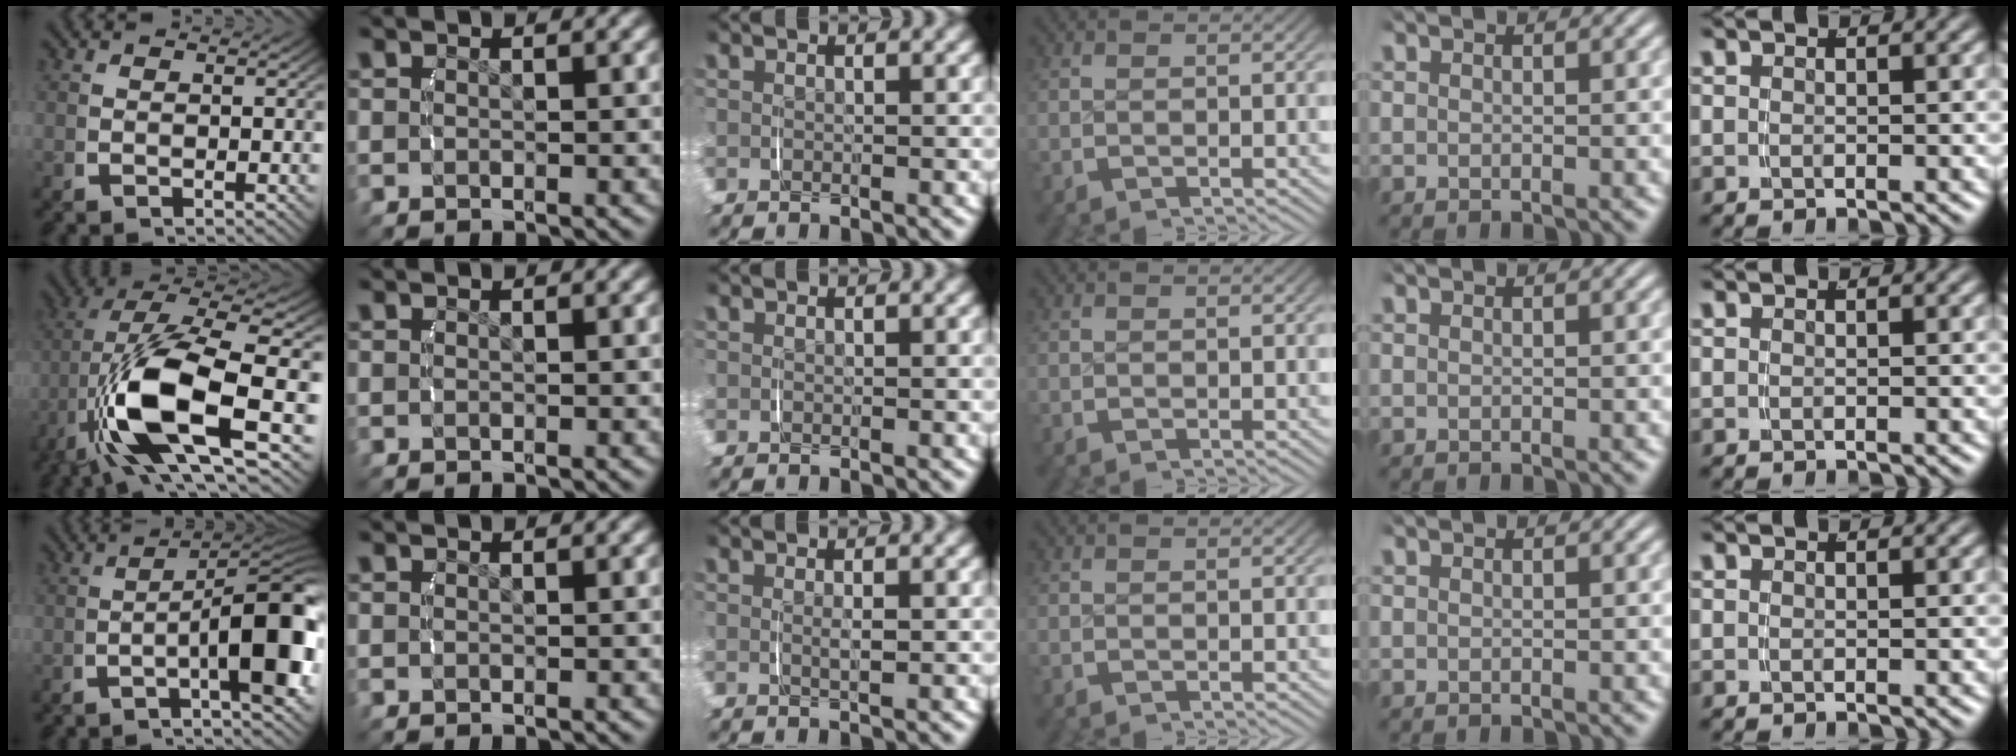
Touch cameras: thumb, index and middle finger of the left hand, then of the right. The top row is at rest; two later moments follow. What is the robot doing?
{"motion": "lift_and_place", "object": "camera"}